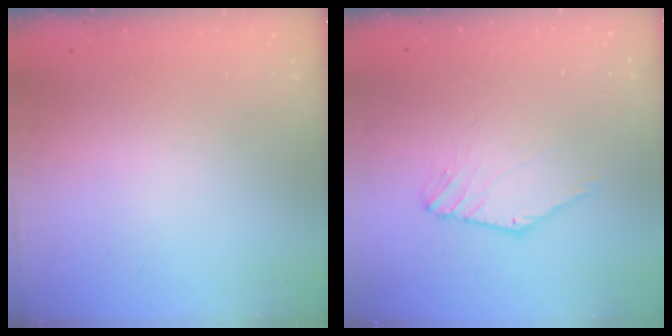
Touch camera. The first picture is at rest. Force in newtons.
{"total": 0.0}